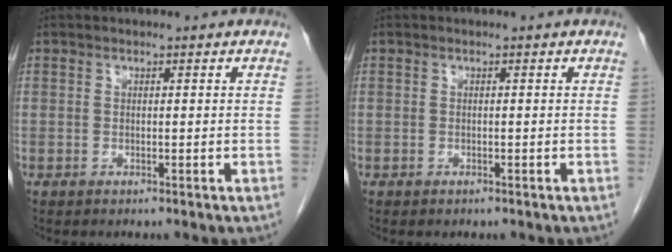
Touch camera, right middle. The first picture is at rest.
{"total": 0.0}